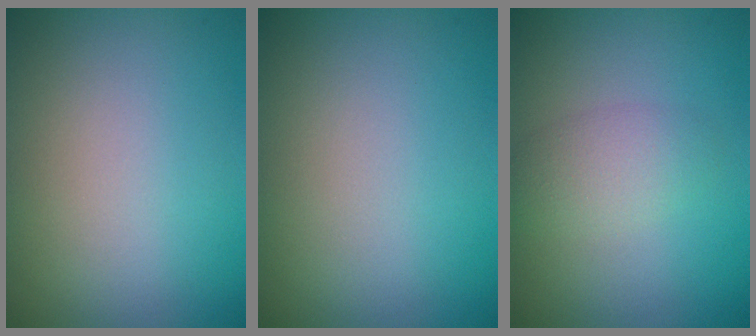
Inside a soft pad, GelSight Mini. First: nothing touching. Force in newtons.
{"total": 0.0}
{"total": 2.1, "press": 2.1, "slide": 0.1}